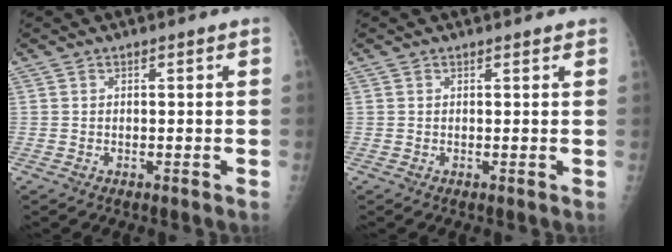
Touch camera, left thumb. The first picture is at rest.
{"total": 0.8, "force": [0.7, 0.3, 0.2], "torque": [-0.001, -0.003, 0.007]}